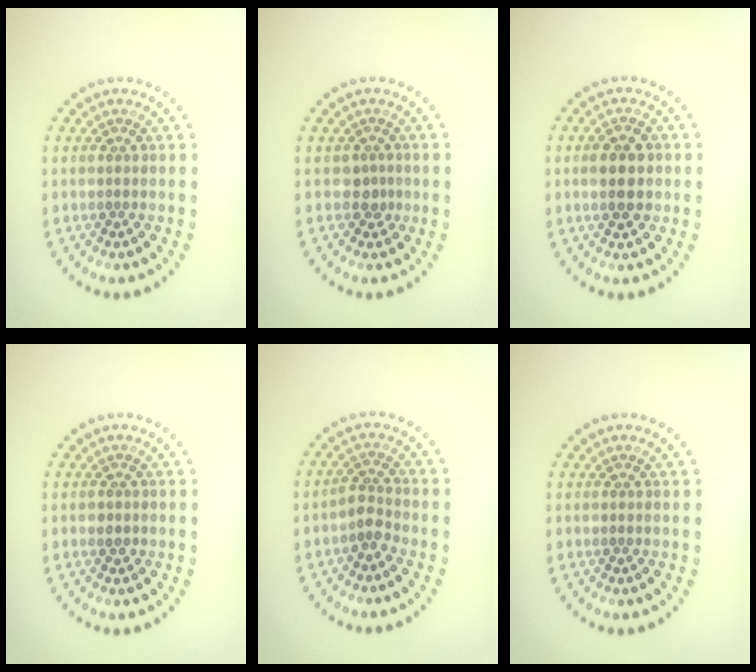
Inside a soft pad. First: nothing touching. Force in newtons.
{"total": 1.3, "press": 1.0, "slide": 0.8}
{"total": 3.3, "press": 3.3, "slide": 0.1}
{"total": 0.8, "press": 0.8, "slide": 0.3}
{"total": 1.8, "press": 1.3, "slide": 1.3}
{"total": 0.0}